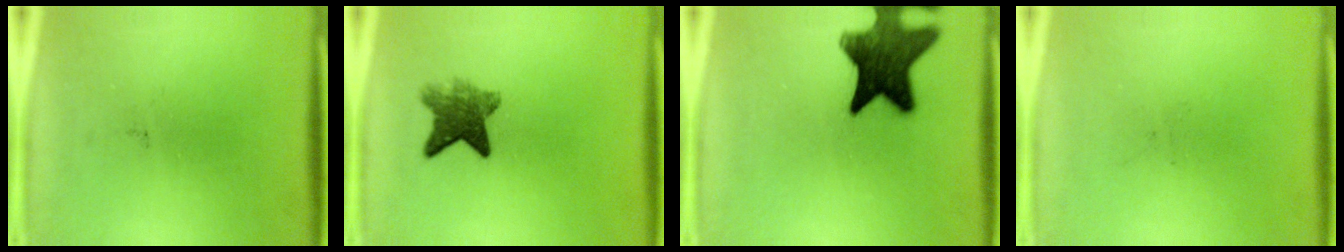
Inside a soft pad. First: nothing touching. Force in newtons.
{"total": 5.9}
{"total": 14.6}
{"total": 0.0}